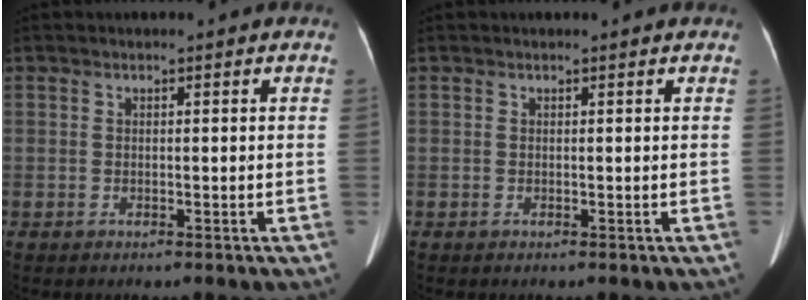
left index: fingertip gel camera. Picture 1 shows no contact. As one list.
[{"total": 0.0}]